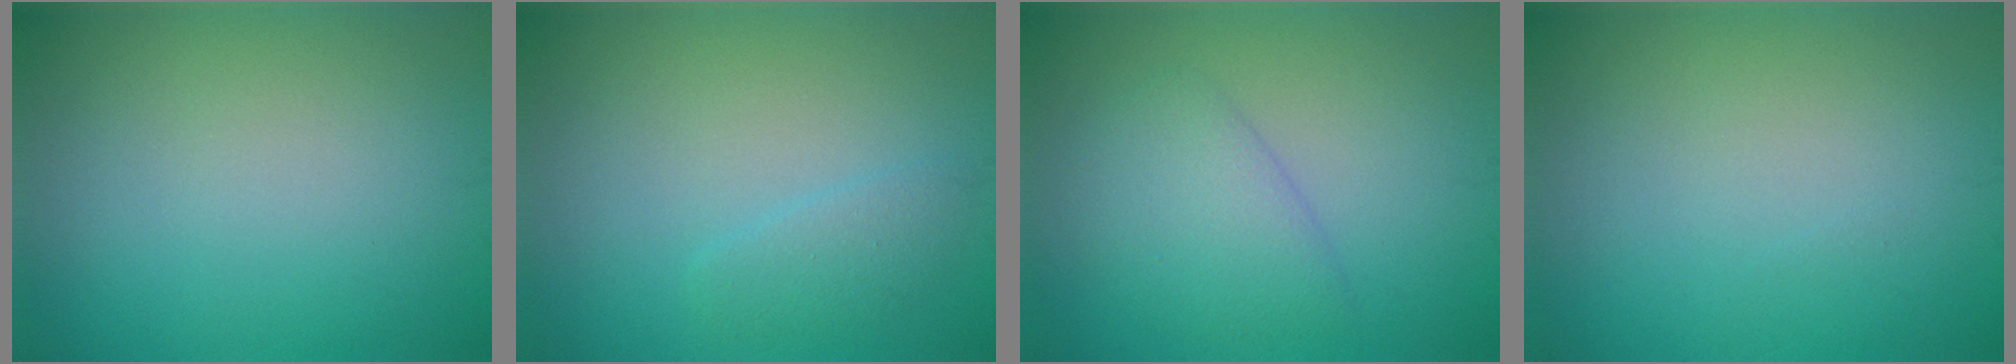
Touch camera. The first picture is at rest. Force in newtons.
{"total": 1.5, "press": 1.5, "slide": 0.1}
{"total": 3.2, "press": 3.2, "slide": 0.3}
{"total": 0.0}